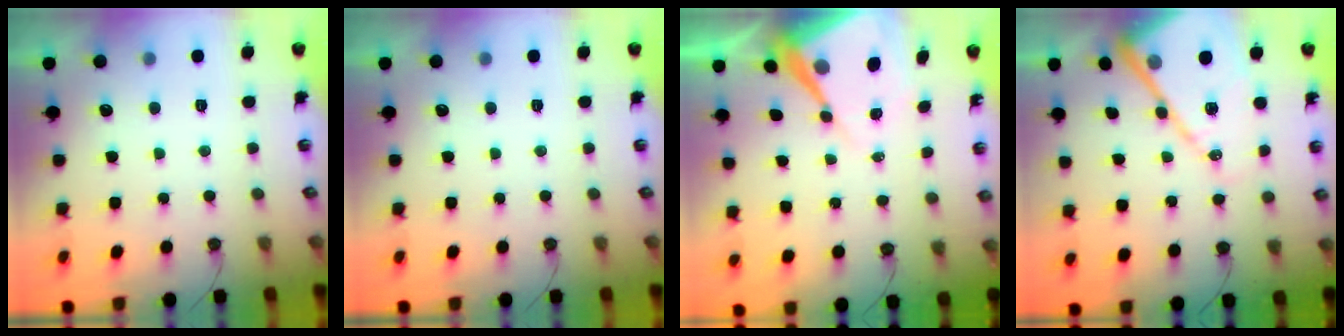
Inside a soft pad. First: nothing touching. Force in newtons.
{"total": 0.0}
{"total": 11.8, "press": 11.8, "slide": 1.0}
{"total": 17.9, "press": 17.8, "slide": 1.8}